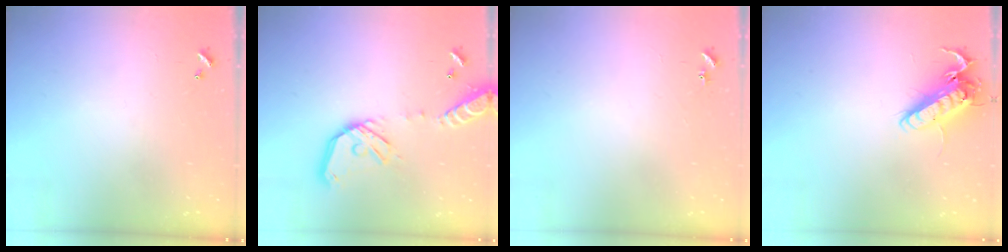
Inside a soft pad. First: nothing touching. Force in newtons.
{"total": 15.4, "press": 15.1, "slide": 2.8}
{"total": 4.3, "press": 4.2, "slide": 0.6}
{"total": 15.0, "press": 14.7, "slide": 2.5}